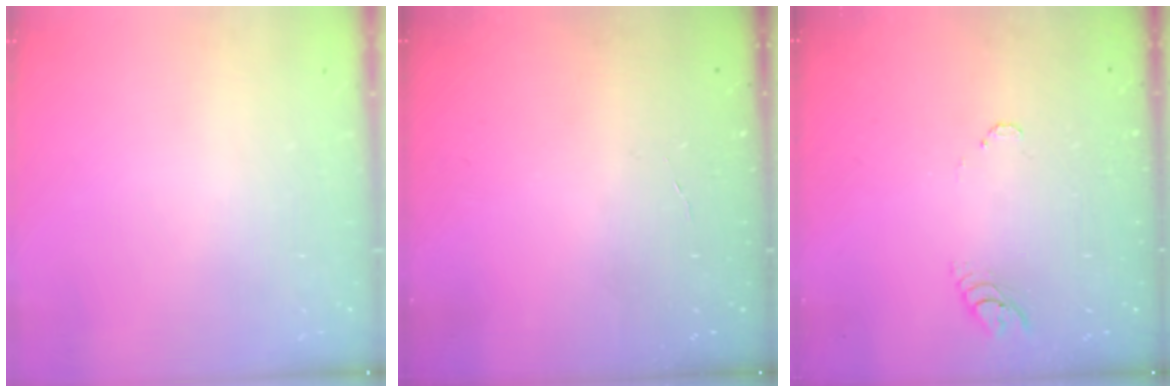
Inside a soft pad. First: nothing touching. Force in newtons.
{"total": 2.1, "press": 2.1, "slide": 0.2}
{"total": 3.6, "press": 3.6, "slide": 0.2}